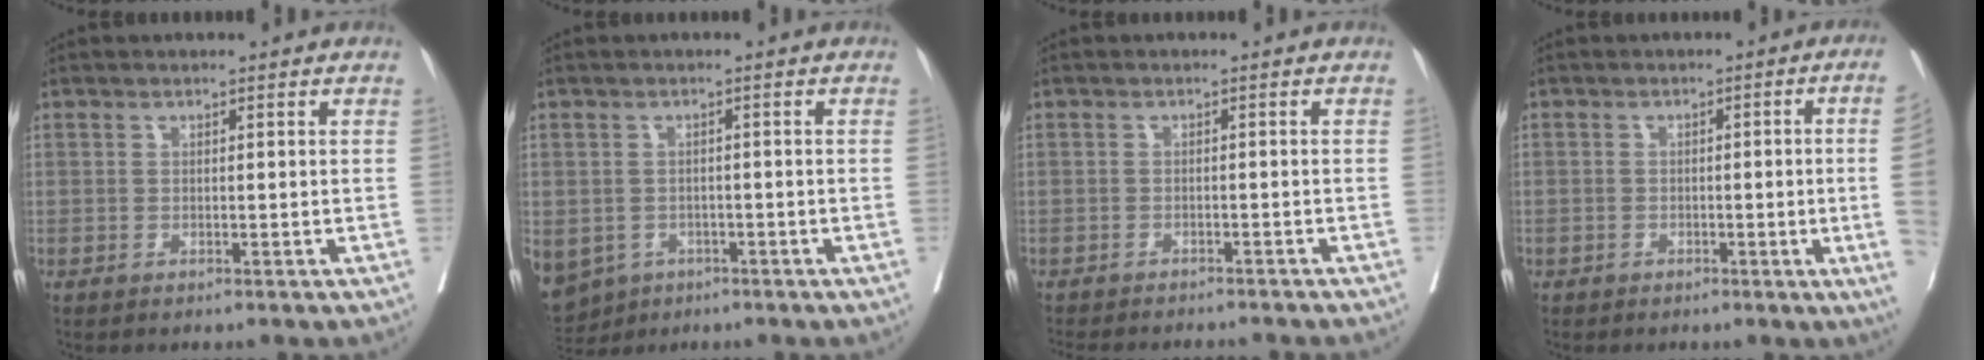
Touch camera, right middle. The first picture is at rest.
{"total": 13.3, "force": [-6.6, 10.3, 5.0], "torque": [-0.154, -0.012, -0.085]}
{"total": 11.7, "force": [-10.7, 1.8, 4.3], "torque": [-0.060, -0.011, -0.132]}
{"total": 6.6, "force": [-1.2, -1.0, 6.4], "torque": [-0.069, -0.003, -0.020]}